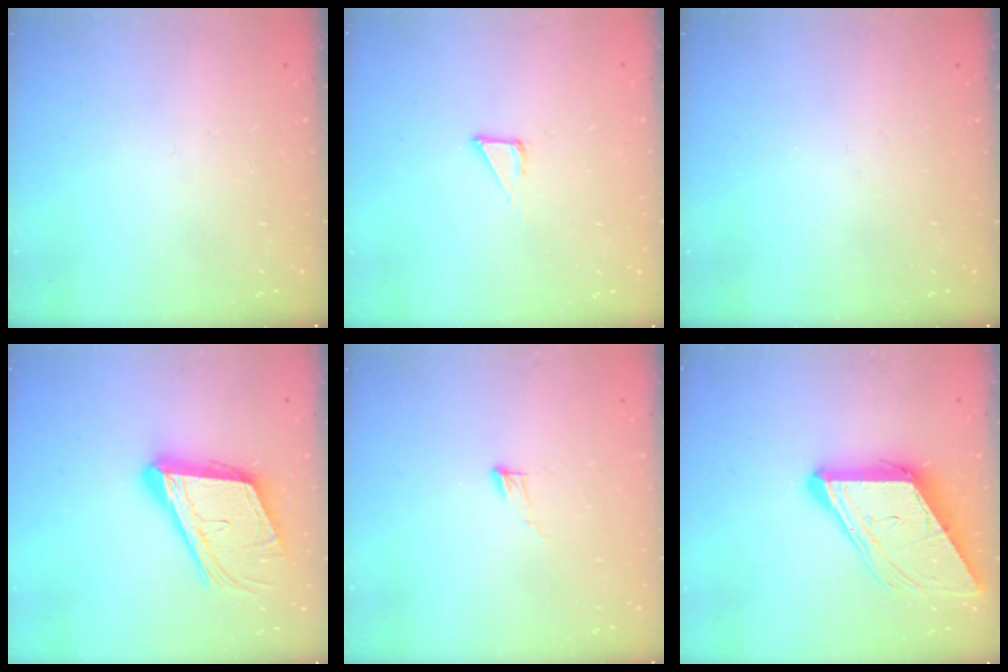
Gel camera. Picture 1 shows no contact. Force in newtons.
{"total": 3.5, "press": 3.5, "slide": 0.2}
{"total": 0.0}
{"total": 20.0, "press": 19.6, "slide": 3.9}
{"total": 3.7, "press": 3.7, "slide": 0.3}
{"total": 11.5, "press": 11.4, "slide": 1.1}